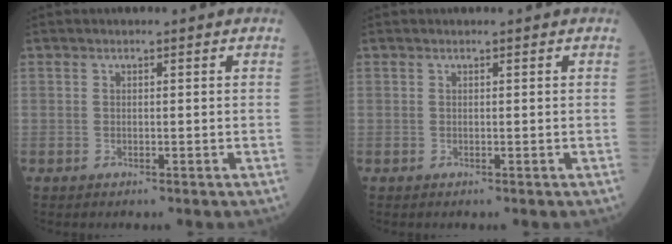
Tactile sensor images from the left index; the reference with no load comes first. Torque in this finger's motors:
{"motor_torque": [-0.16, 0.15, 0.02, 0.00]}